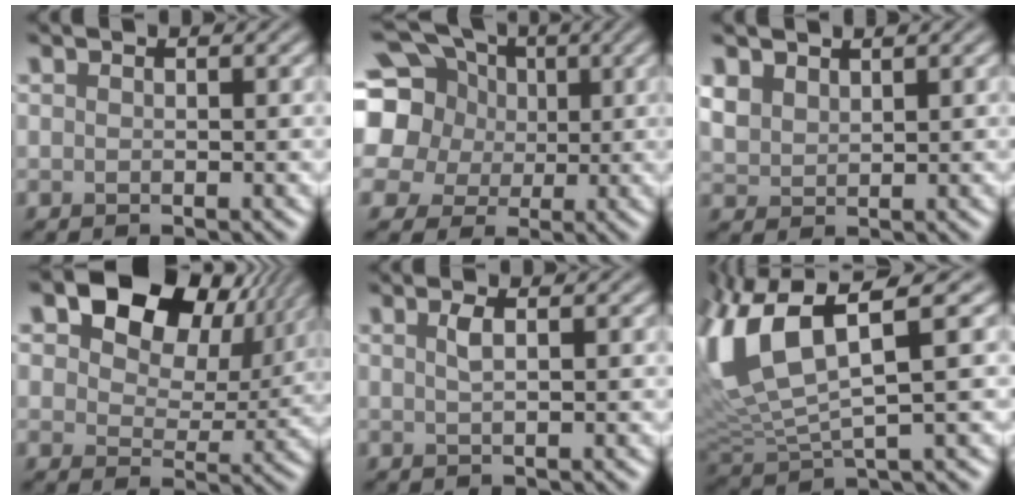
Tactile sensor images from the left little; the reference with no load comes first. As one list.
[{"total": 15.4, "force": [4.0, 13.1, 7.2], "torque": [-0.177, 0.032, 0.044]}, {"total": 2.5, "force": [1.7, 1.5, 0.9], "torque": [-0.033, 0.006, 0.040]}, {"total": 14.2, "force": [7.3, 8.9, 8.4], "torque": [-0.142, 0.045, 0.110]}, {"total": 1.3, "force": [0.4, 0.4, 1.2], "torque": [-0.024, 0.004, 0.008]}, {"total": 10.9, "force": [4.1, 4.1, 9.2], "torque": [-0.222, 0.006, 0.082]}]